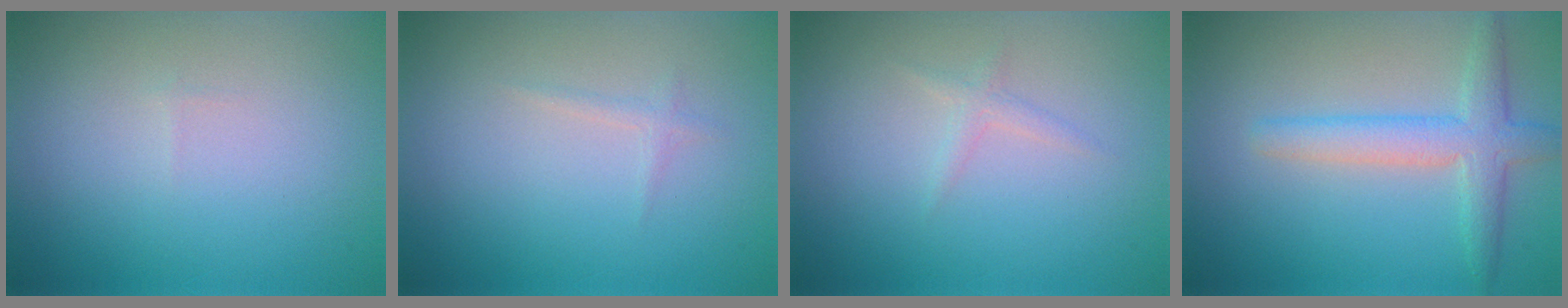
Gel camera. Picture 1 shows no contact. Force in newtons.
{"total": 0.7, "press": 0.7, "slide": 0.0}
{"total": 1.0, "press": 1.0, "slide": 0.1}
{"total": 3.9, "press": 3.9, "slide": 0.2}